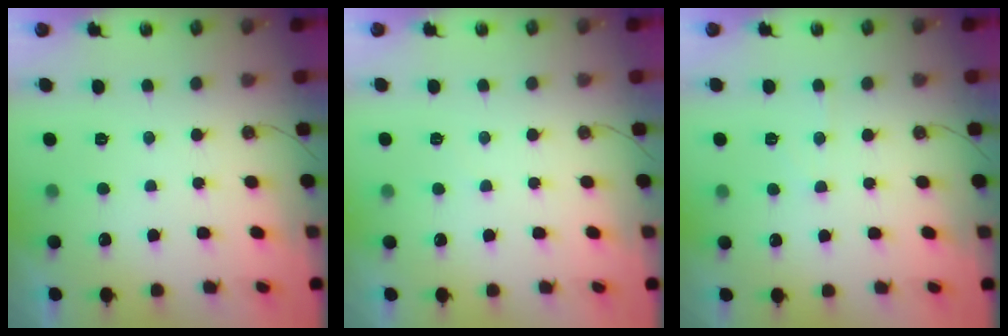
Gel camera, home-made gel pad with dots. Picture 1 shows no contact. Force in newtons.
{"total": 5.0, "press": 5.0, "slide": 0.5}
{"total": 4.2, "press": 4.1, "slide": 0.6}